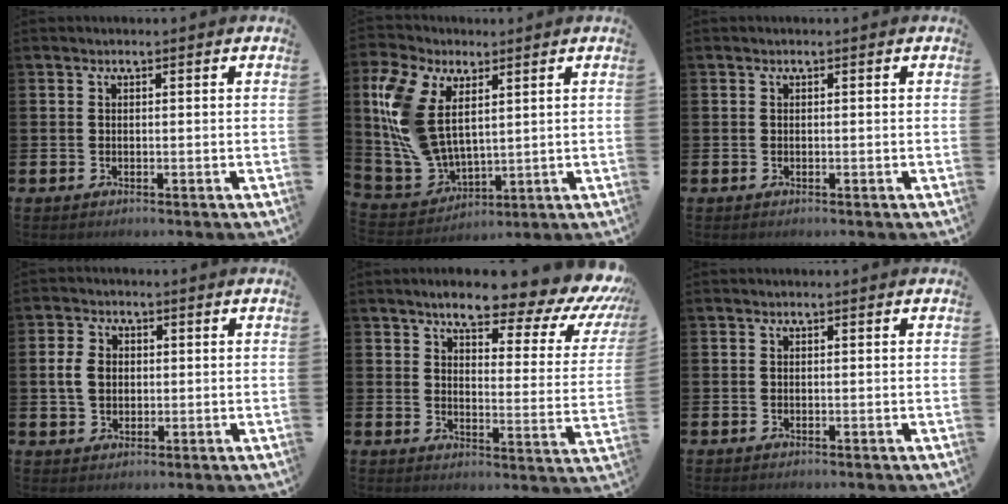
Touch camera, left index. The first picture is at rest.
{"total": 11.2, "force": [5.0, 6.9, 7.3], "torque": [-0.189, -0.001, 0.094]}
{"total": 0.0}
{"total": 4.1, "force": [0.7, 3.2, 2.5], "torque": [-0.045, 0.010, 0.008]}
{"total": 8.7, "force": [7.3, 2.1, 4.2], "torque": [-0.082, -0.056, 0.113]}
{"total": 0.0}